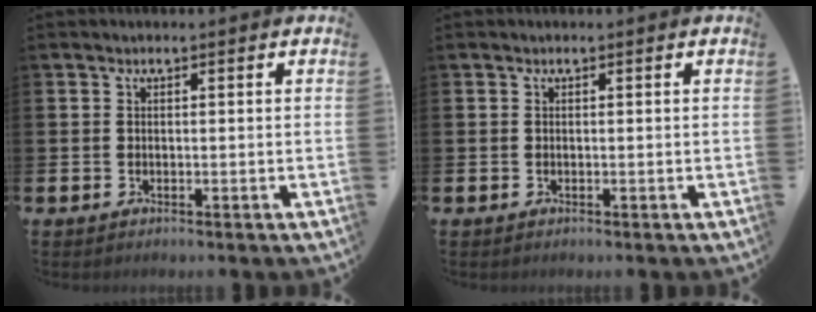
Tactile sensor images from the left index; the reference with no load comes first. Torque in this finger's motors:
{"motor_torque": [0.00, 0.00, 0.00, 0.00]}